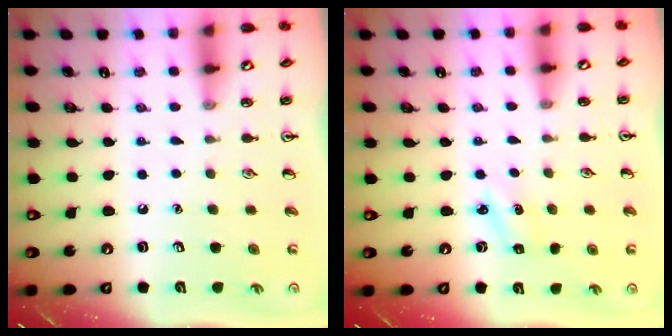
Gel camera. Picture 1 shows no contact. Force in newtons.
{"total": 1.8, "press": 1.7, "slide": 0.7}